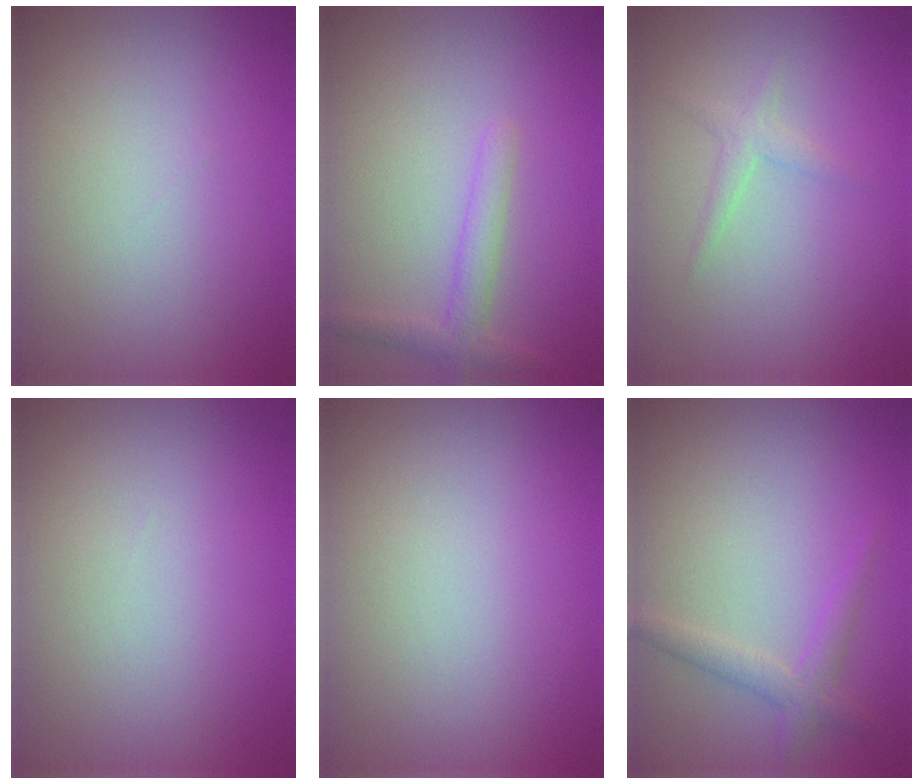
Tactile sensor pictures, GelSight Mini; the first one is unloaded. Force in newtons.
{"total": 2.1, "press": 2.1, "slide": 0.2}
{"total": 1.3, "press": 1.3, "slide": 0.1}
{"total": 0.0}
{"total": 0.0}
{"total": 2.0, "press": 2.0, "slide": 0.1}